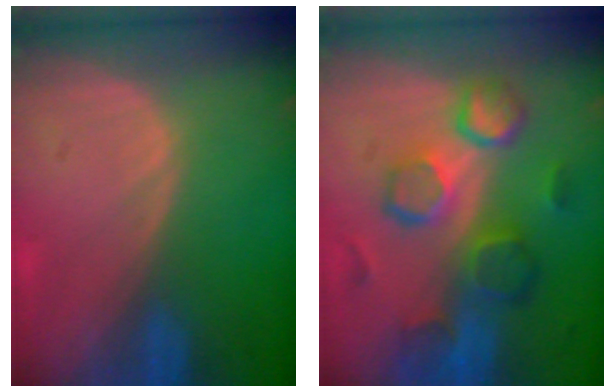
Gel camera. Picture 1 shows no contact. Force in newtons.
{"total": 10.6, "press": 9.3, "slide": 5.0}